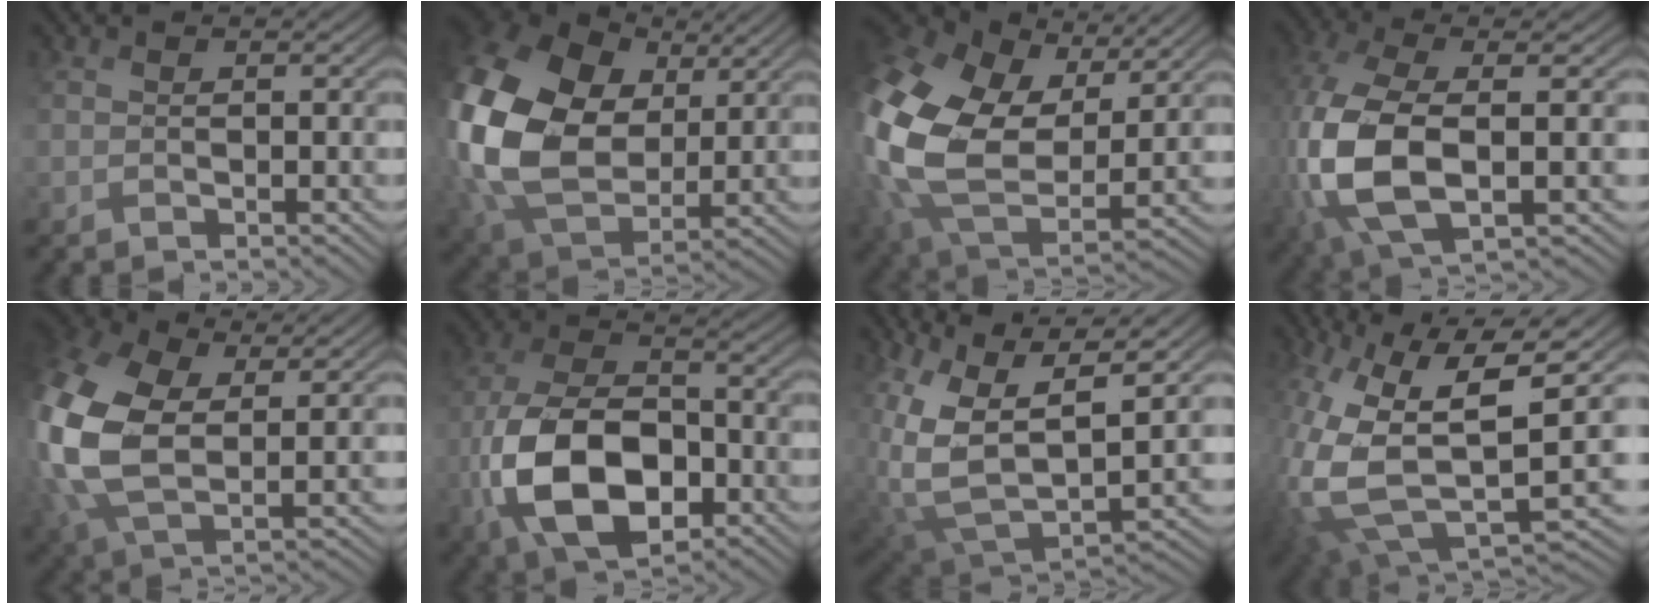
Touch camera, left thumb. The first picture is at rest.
{"total": 20.0, "force": [3.5, 14.6, 13.2], "torque": [-0.383, -0.012, 0.089]}
{"total": 19.8, "force": [3.3, 14.0, 13.6], "torque": [-0.381, -0.020, 0.078]}
{"total": 13.7, "force": [-1.1, 7.1, 11.7], "torque": [-0.315, -0.018, -0.008]}
{"total": 16.2, "force": [1.6, 10.6, 12.2], "torque": [-0.343, -0.024, 0.045]}
{"total": 14.0, "force": [-4.8, 8.1, 10.3], "torque": [-0.242, -0.022, -0.100]}
{"total": 12.4, "force": [3.6, 7.6, 9.1], "torque": [-0.224, -0.031, 0.083]}
{"total": 16.7, "force": [-2.9, 9.7, 13.4], "torque": [-0.321, -0.060, -0.025]}